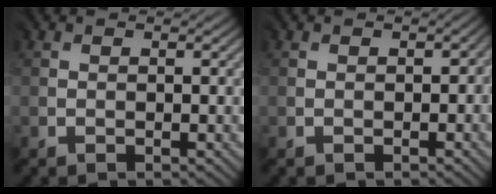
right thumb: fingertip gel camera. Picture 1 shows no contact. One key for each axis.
{"total": 0.9, "fx": -0.4, "fy": 0.6, "fz": 0.4, "tx": 0.001, "ty": -0.001, "tz": 0.000}